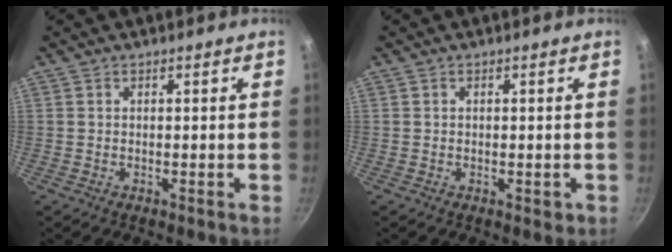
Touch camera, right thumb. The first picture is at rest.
{"total": 1.2, "force": [-0.2, 0.9, 0.8], "torque": [-0.007, 0.001, -0.002]}